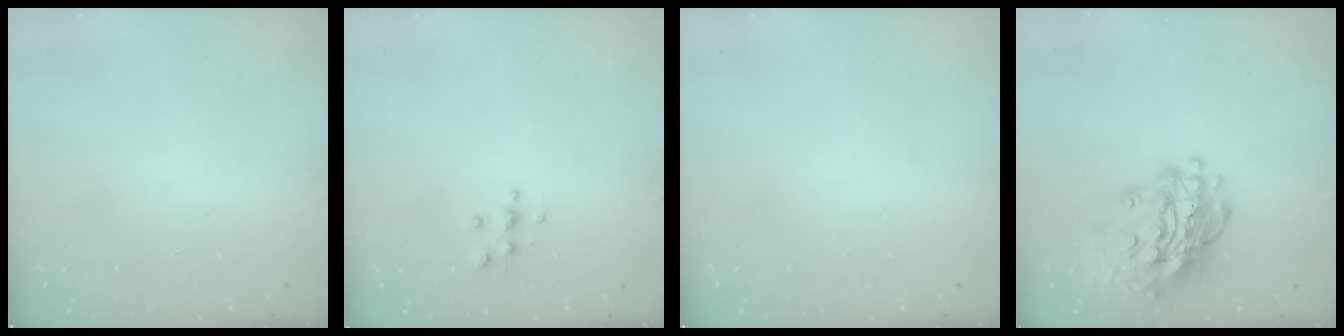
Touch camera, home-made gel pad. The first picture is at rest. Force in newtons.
{"total": 4.9, "press": 4.9, "slide": 0.5}
{"total": 0.0}
{"total": 19.1, "press": 19.0, "slide": 1.9}